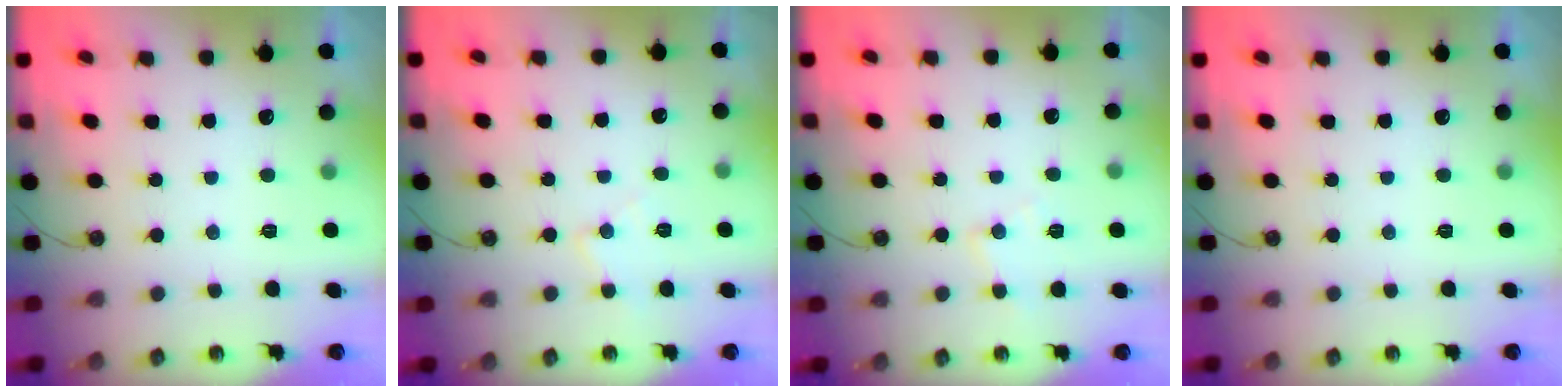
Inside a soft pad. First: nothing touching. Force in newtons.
{"total": 6.8, "press": 6.8, "slide": 0.4}
{"total": 7.2, "press": 7.2, "slide": 0.5}
{"total": 0.0}